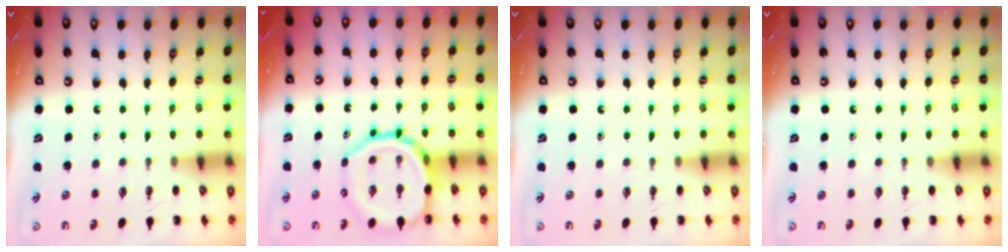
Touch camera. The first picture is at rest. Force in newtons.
{"total": 14.2, "press": 13.9, "slide": 2.7}
{"total": 0.0}
{"total": 0.0}